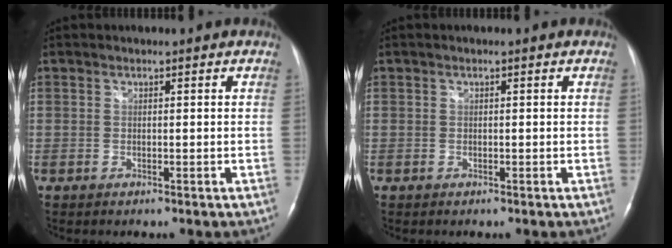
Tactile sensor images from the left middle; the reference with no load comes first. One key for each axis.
{"total": 0.0}